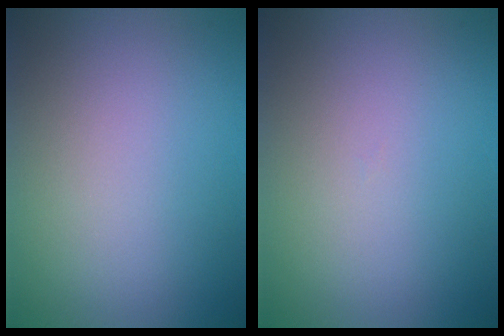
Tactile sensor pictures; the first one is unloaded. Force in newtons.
{"total": 0.0}